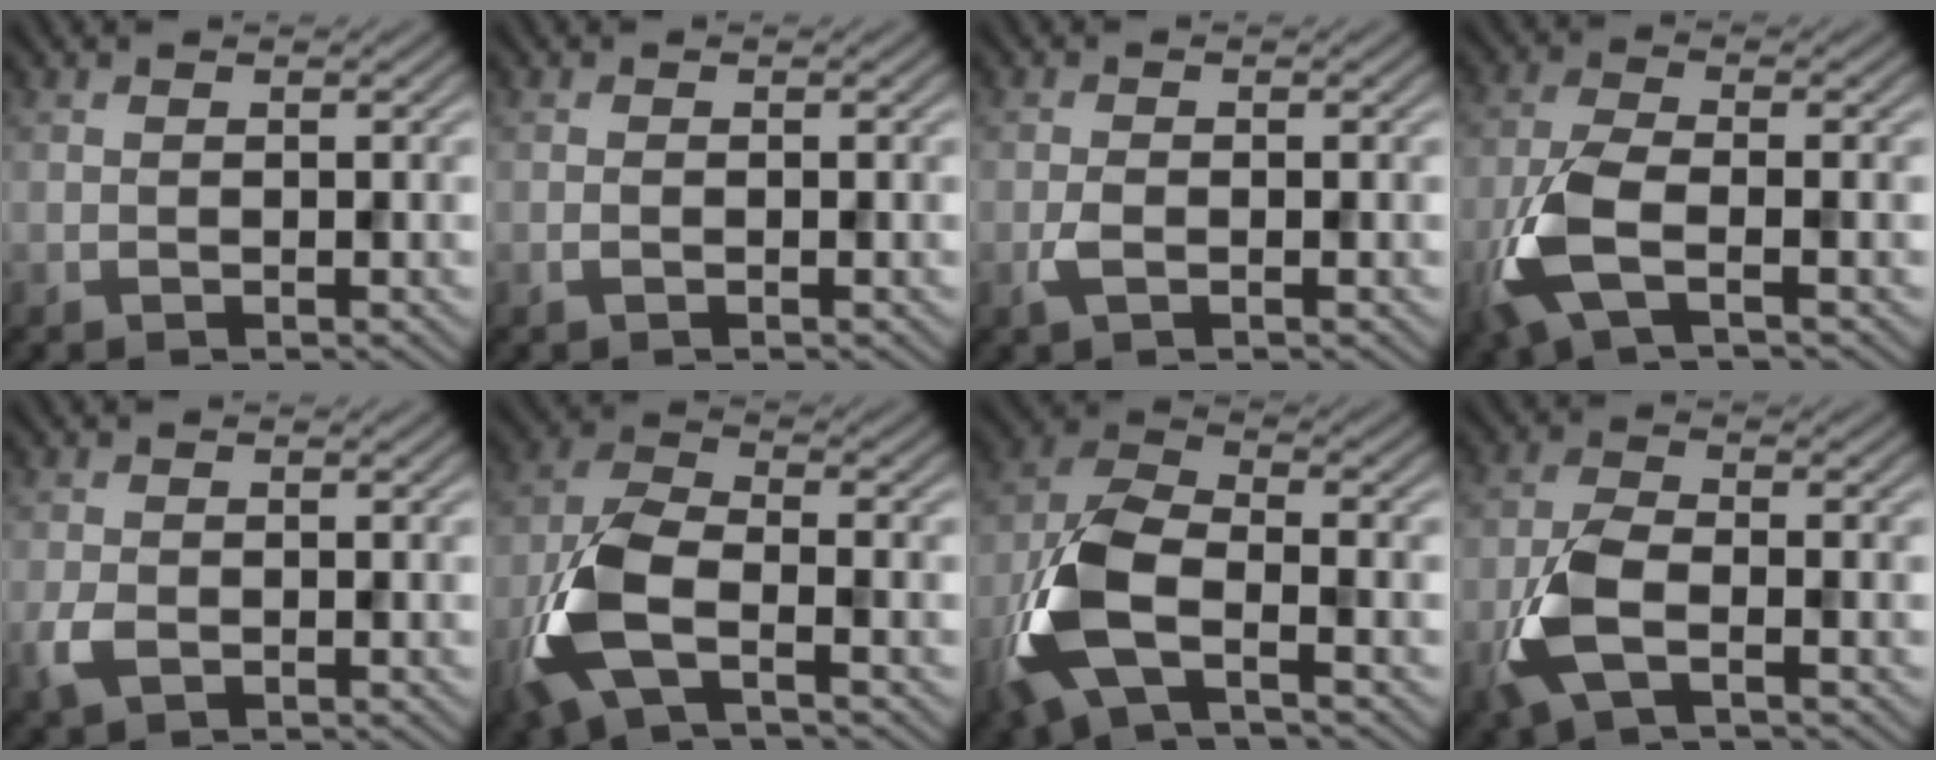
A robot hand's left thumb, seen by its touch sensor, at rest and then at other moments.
{"total": 0.5, "force": [-0.1, 0.1, 0.5], "torque": [-0.010, 0.002, -0.003]}
{"total": 1.6, "force": [-0.5, 0.7, 1.4], "torque": [-0.029, 0.001, -0.016]}
{"total": 6.9, "force": [-2.4, 2.6, 5.9], "torque": [-0.150, -0.006, -0.062]}
{"total": 2.4, "force": [-0.8, 1.5, 1.7], "torque": [-0.045, -0.006, -0.019]}
{"total": 8.7, "force": [-3.5, 3.8, 7.0], "torque": [-0.172, -0.005, -0.089]}
{"total": 9.6, "force": [-4.0, 4.4, 7.6], "torque": [-0.183, -0.006, -0.098]}
{"total": 6.0, "force": [-2.2, 2.7, 4.9], "torque": [-0.118, -0.003, -0.054]}